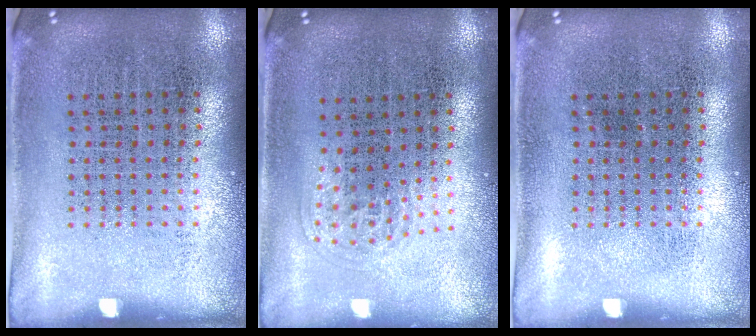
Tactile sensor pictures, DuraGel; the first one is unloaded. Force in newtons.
{"total": 1.0, "press": 0.6, "slide": 0.8}
{"total": 0.0}